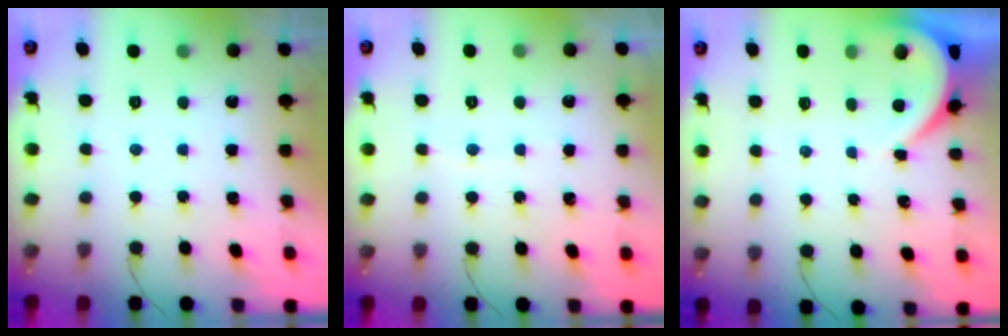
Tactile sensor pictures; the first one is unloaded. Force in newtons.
{"total": 2.6, "press": 2.6, "slide": 0.4}
{"total": 3.6, "press": 3.5, "slide": 0.5}